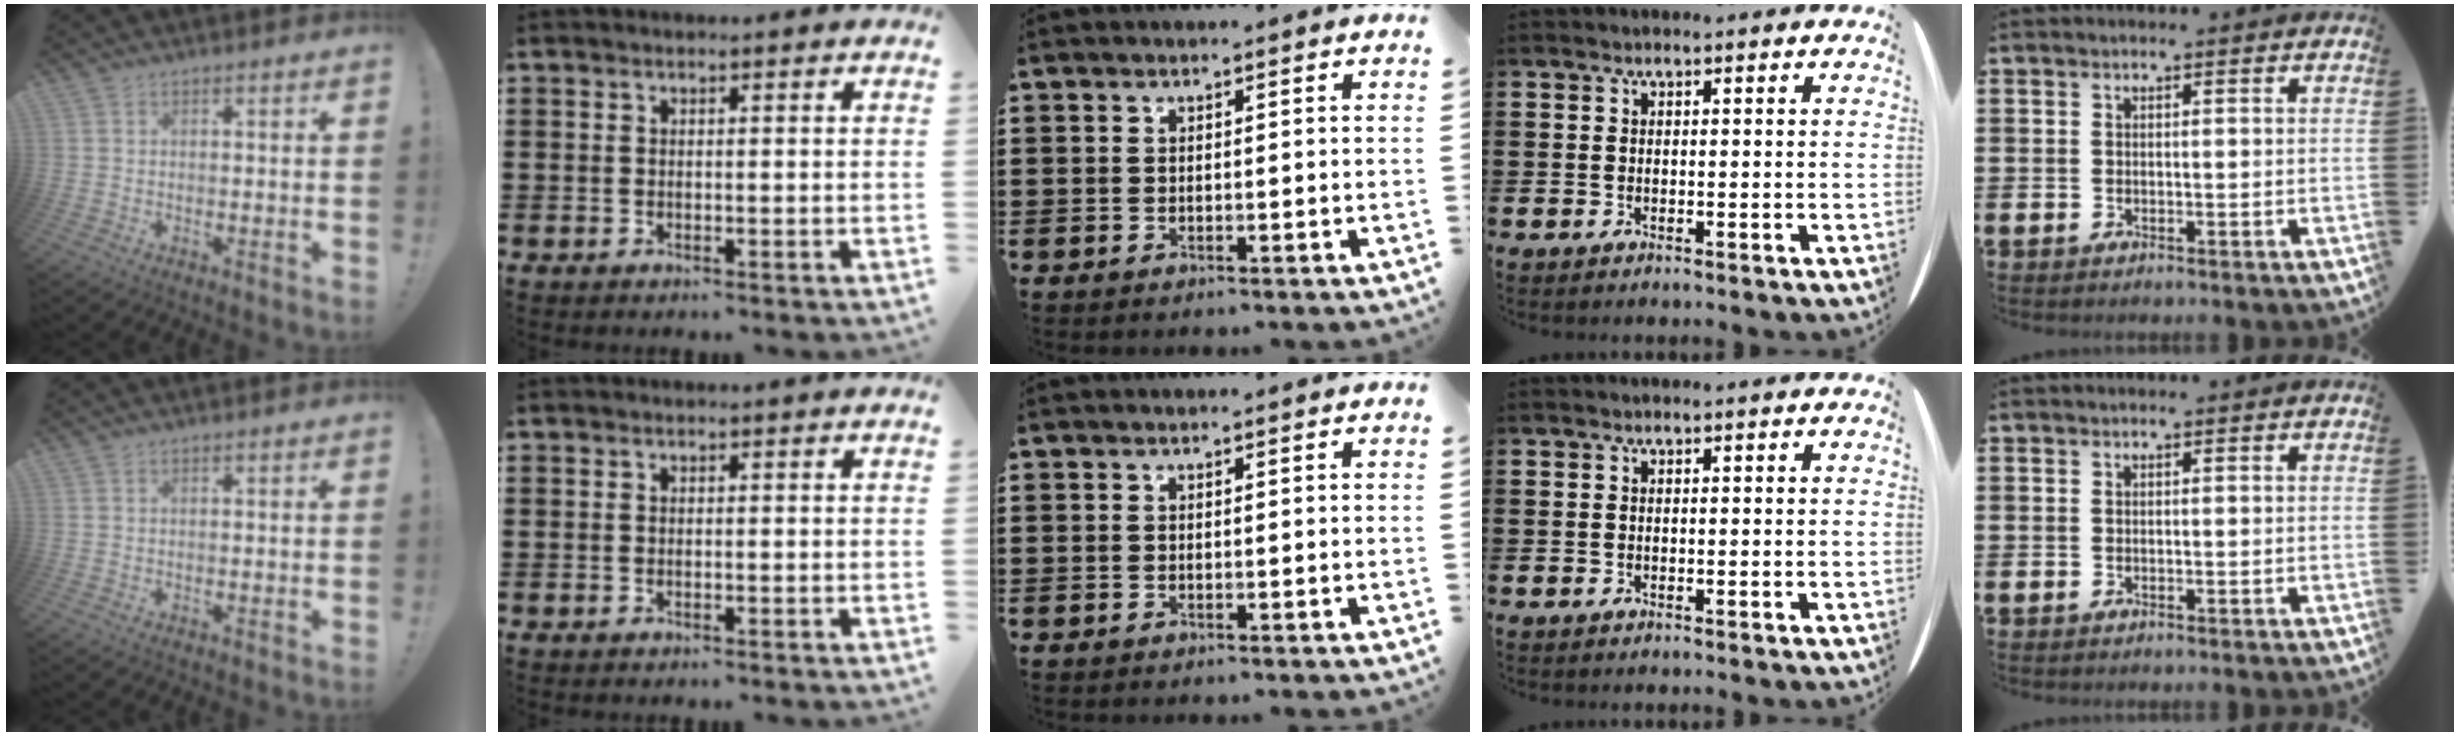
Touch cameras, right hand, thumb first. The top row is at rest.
{}